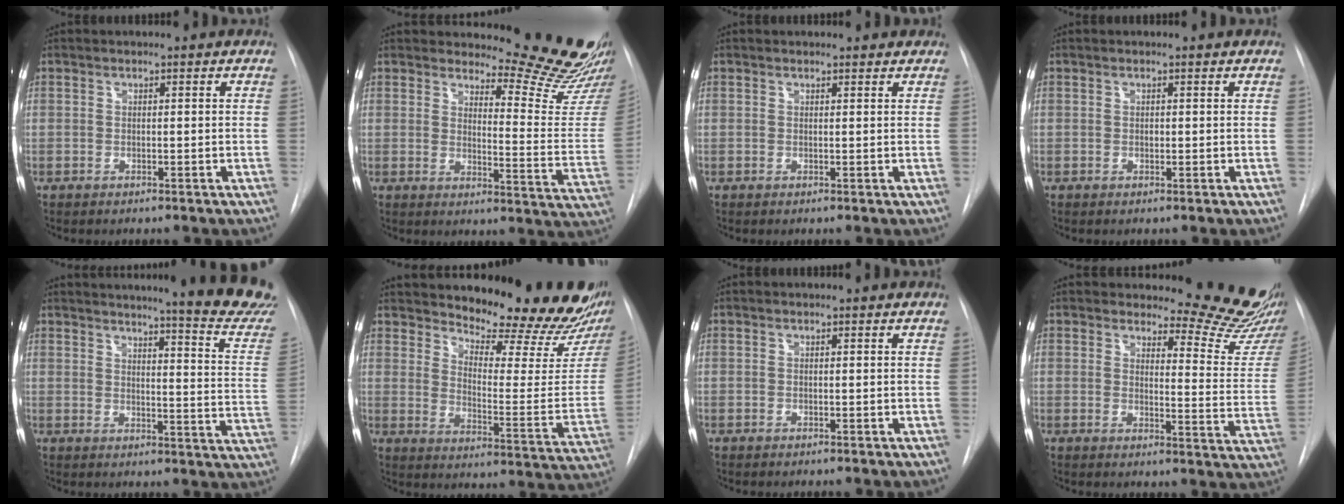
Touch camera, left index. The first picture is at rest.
{"total": 15.2, "force": [14.5, 0.2, 4.2], "torque": [-0.049, -0.138, 0.158]}
{"total": 2.8, "force": [2.6, 1.0, 0.7], "torque": [-0.009, 0.011, 0.020]}
{"total": 0.5, "force": [-0.3, 0.4, 0.2], "torque": [-0.001, -0.003, -0.008]}
{"total": 19.8, "force": [18.2, -0.7, 7.8], "torque": [-0.104, -0.124, 0.197]}
{"total": 20.9, "force": [18.9, 3.0, 8.4], "torque": [-0.119, -0.105, 0.233]}
{"total": 0.0}
{"total": 13.5, "force": [13.1, 1.1, 3.4], "torque": [-0.025, -0.125, 0.125]}